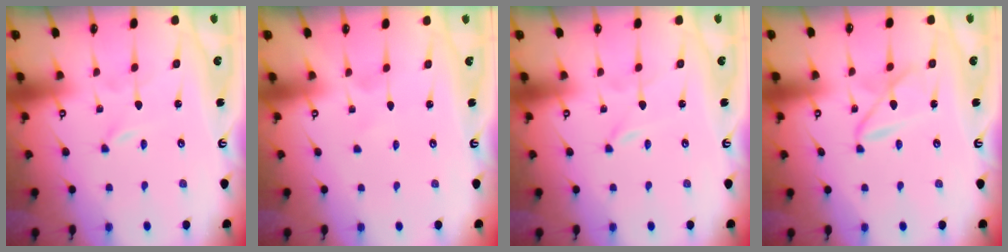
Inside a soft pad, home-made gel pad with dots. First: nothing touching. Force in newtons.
{"total": 0.7, "press": 0.7, "slide": 0.1}
{"total": 0.0}
{"total": 7.7, "press": 7.7, "slide": 0.6}